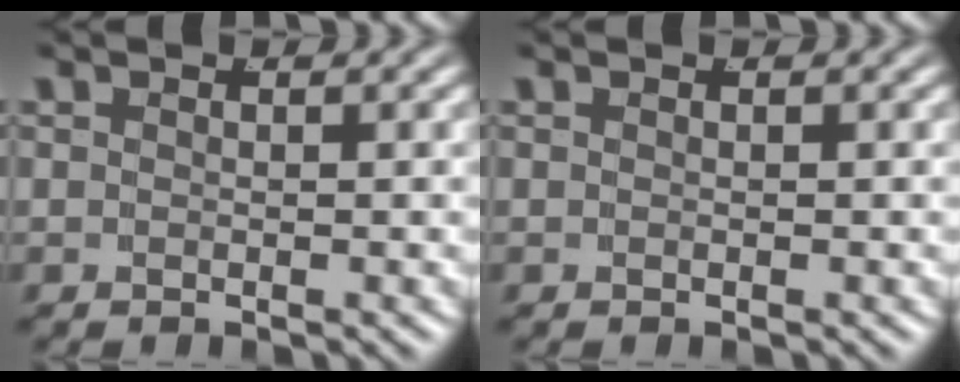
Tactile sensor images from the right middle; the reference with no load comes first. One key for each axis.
{"total": 0.0}